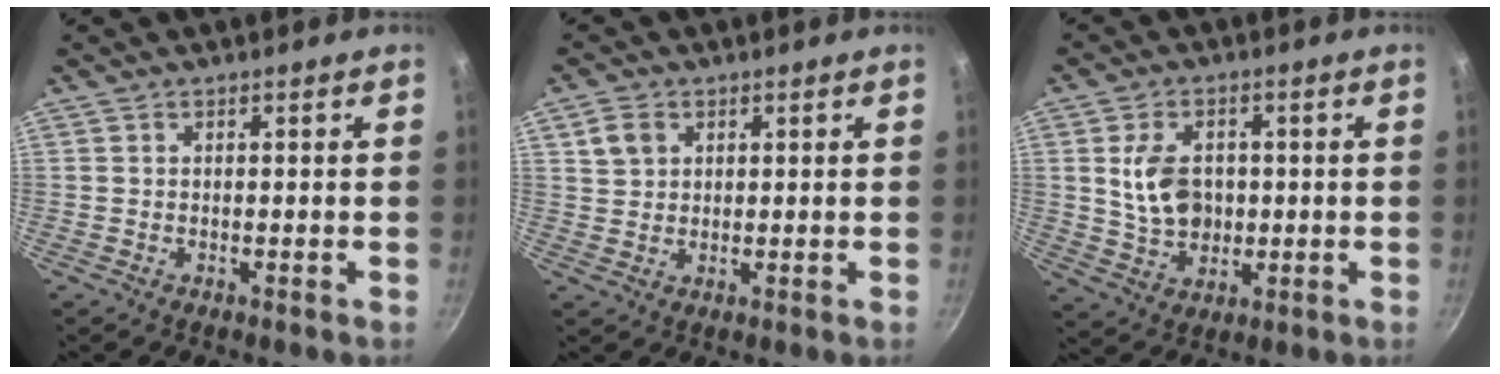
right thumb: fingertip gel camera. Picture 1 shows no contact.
{"total": 4.0, "force": [1.6, 3.2, 1.8], "torque": [-0.019, 0.003, 0.031]}
{"total": 7.4, "force": [0.9, 5.3, 5.0], "torque": [-0.075, -0.006, 0.021]}